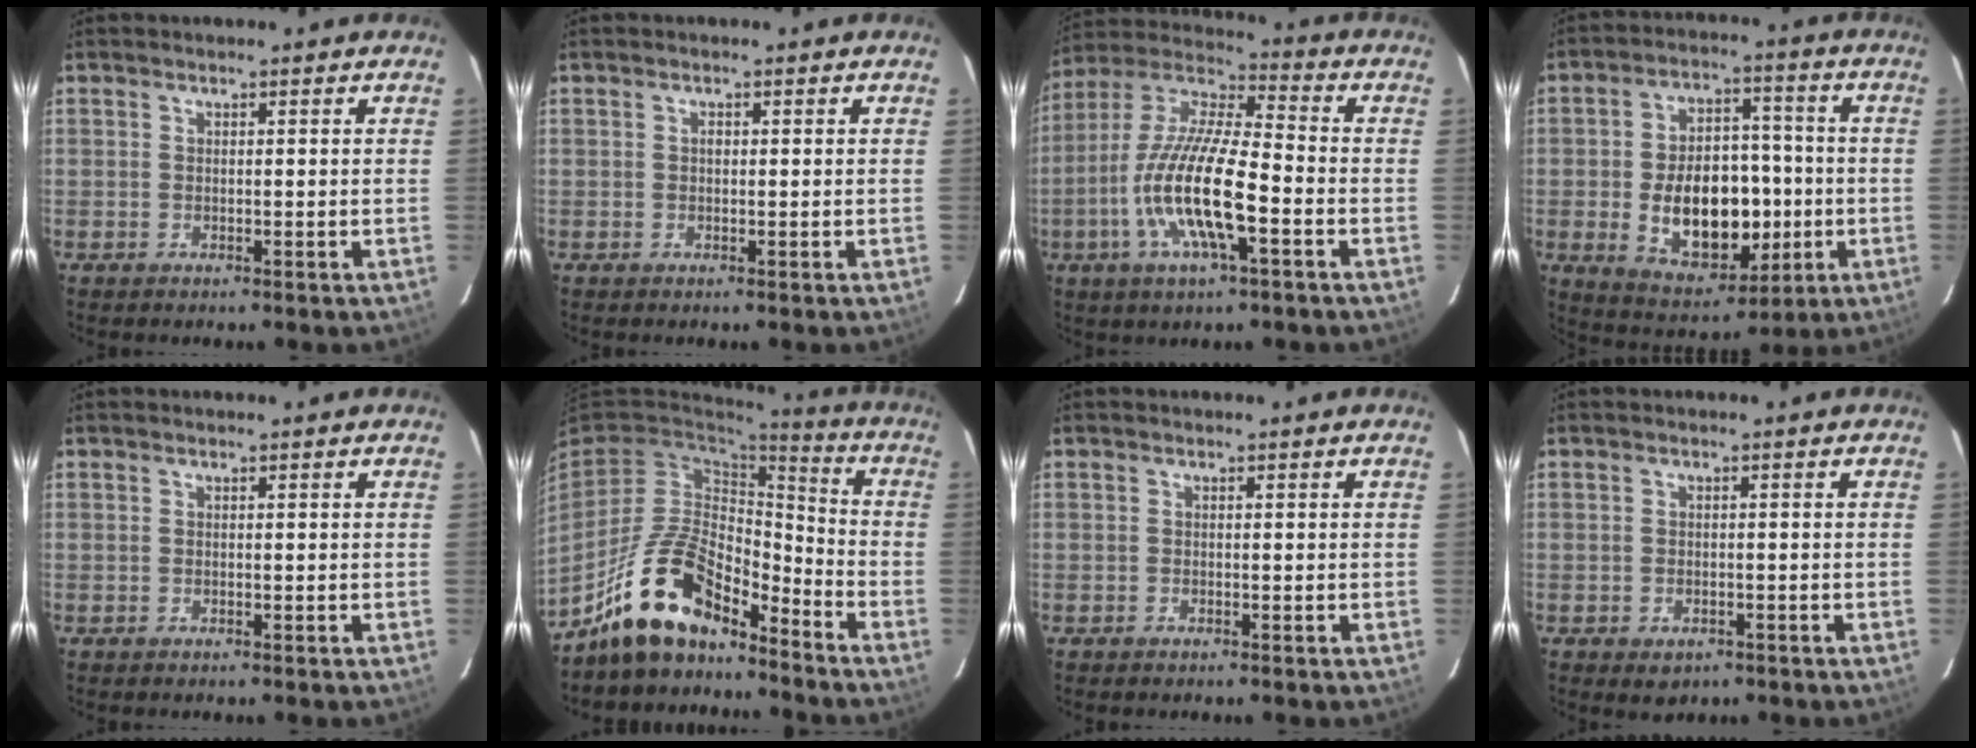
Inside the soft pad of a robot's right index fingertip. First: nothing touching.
{"total": 0.6, "force": [0.0, 0.5, 0.3], "torque": [-0.005, 0.003, 0.001]}
{"total": 17.0, "force": [-5.4, 4.0, 15.6], "torque": [-0.312, -0.009, -0.112]}
{"total": 16.7, "force": [-2.9, 10.4, 12.8], "torque": [-0.240, 0.015, -0.020]}
{"total": 0.0}
{"total": 15.6, "force": [-11.8, 6.1, 8.1], "torque": [-0.174, 0.013, -0.213]}
{"total": 0.0}
{"total": 3.1, "force": [-1.6, 2.2, 1.4], "torque": [-0.027, -0.004, -0.015]}